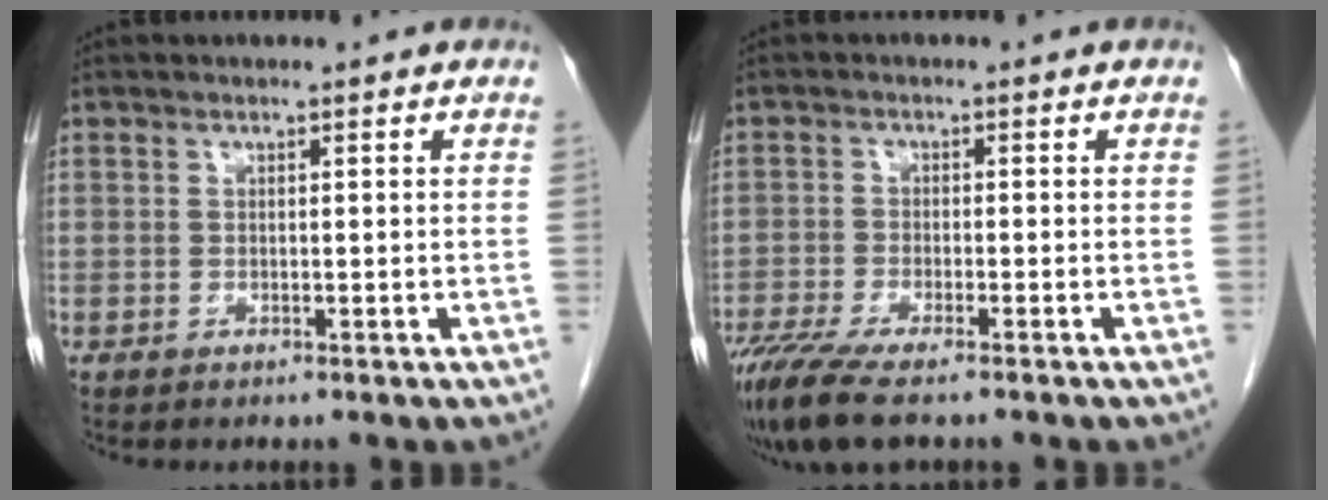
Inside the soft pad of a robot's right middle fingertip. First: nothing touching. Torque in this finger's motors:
{"motor_torque": [1.16, -0.97, 0.17, 0.11]}